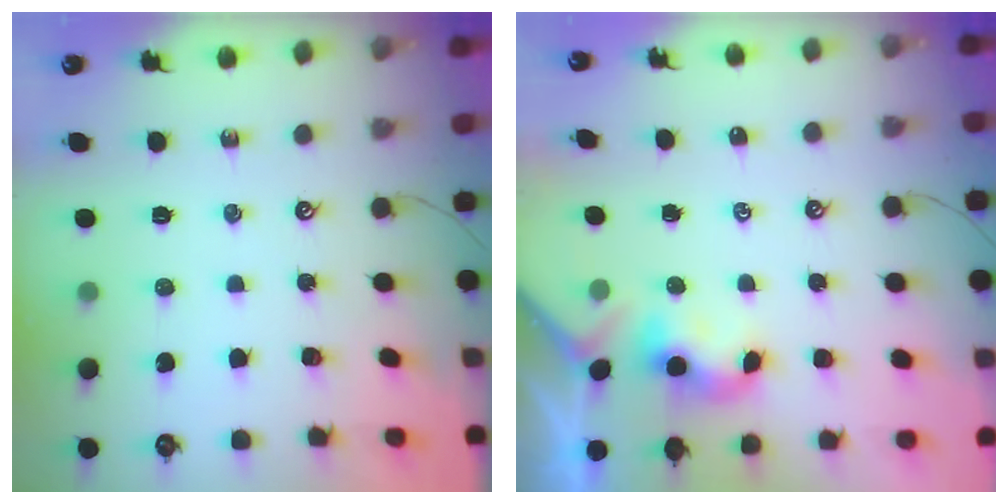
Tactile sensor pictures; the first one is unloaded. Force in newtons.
{"total": 2.1, "press": 2.1, "slide": 0.3}